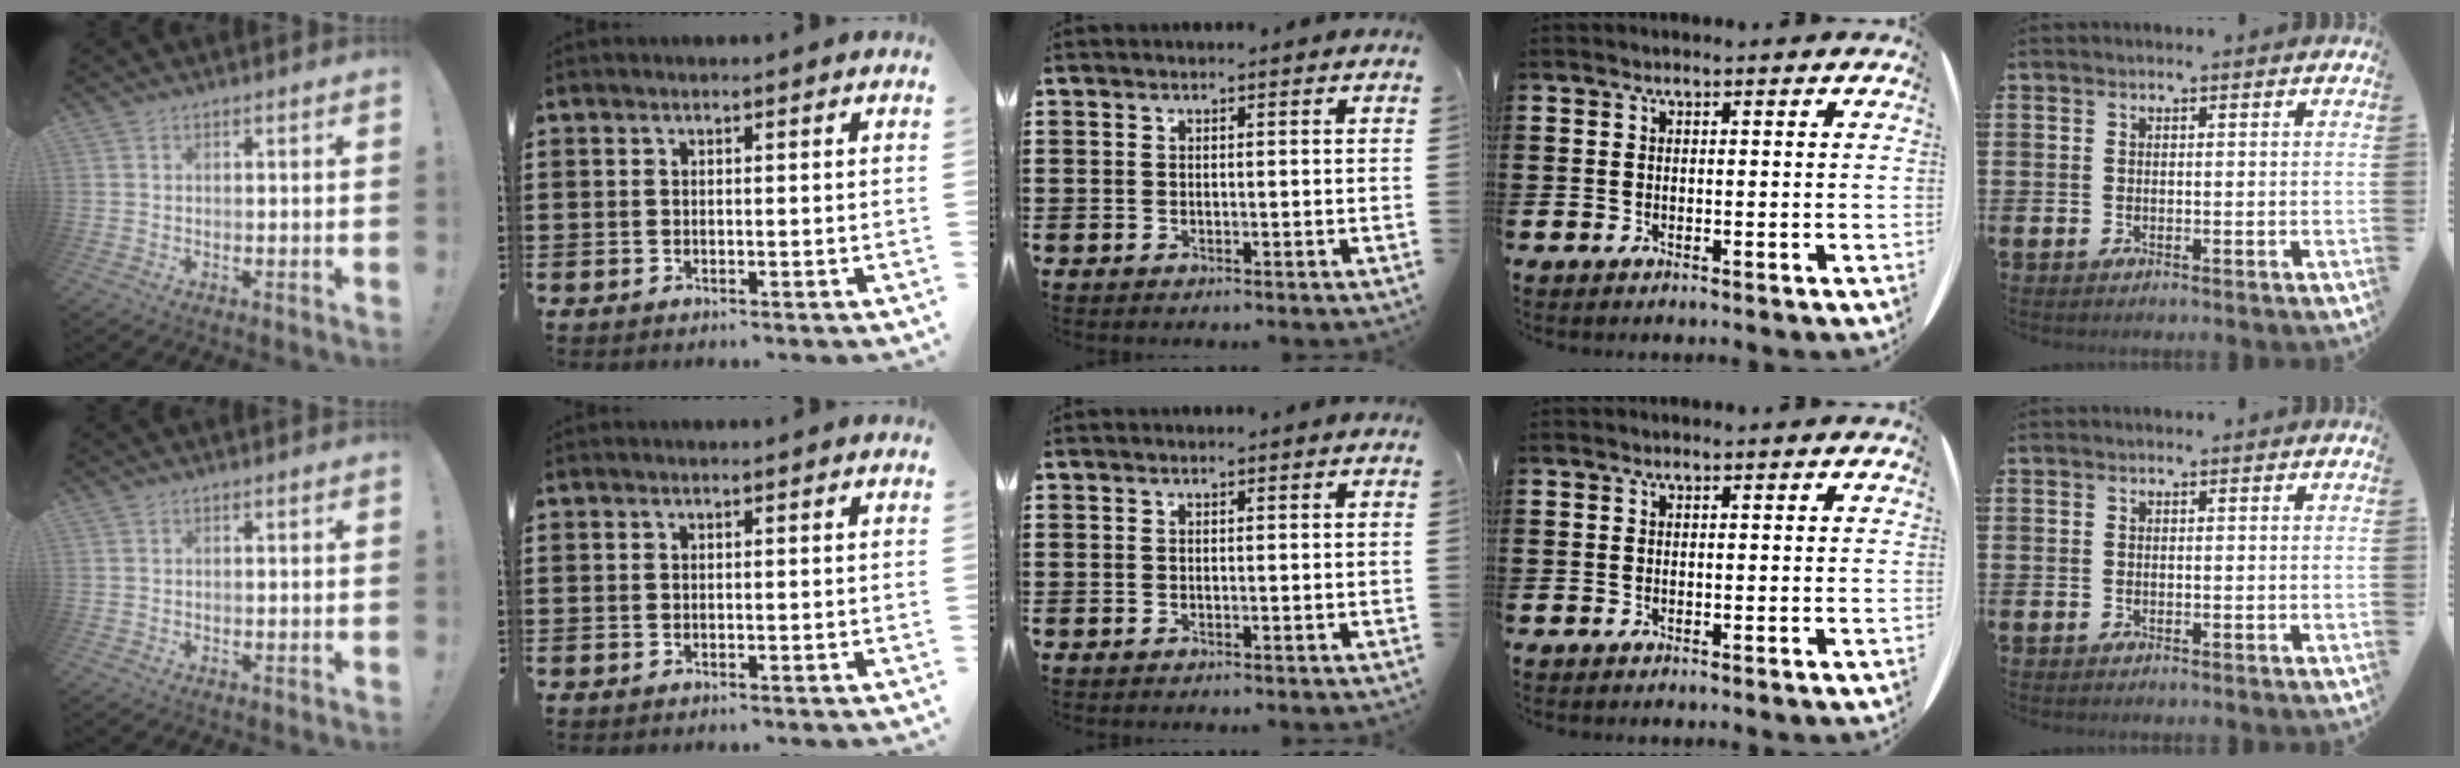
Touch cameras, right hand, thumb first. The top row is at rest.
{}